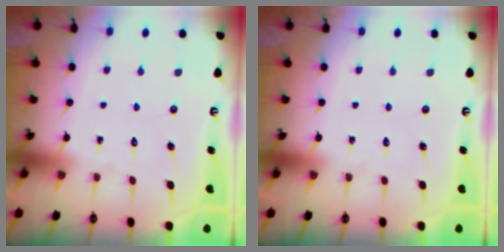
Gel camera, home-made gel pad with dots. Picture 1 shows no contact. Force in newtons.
{"total": 0.0}